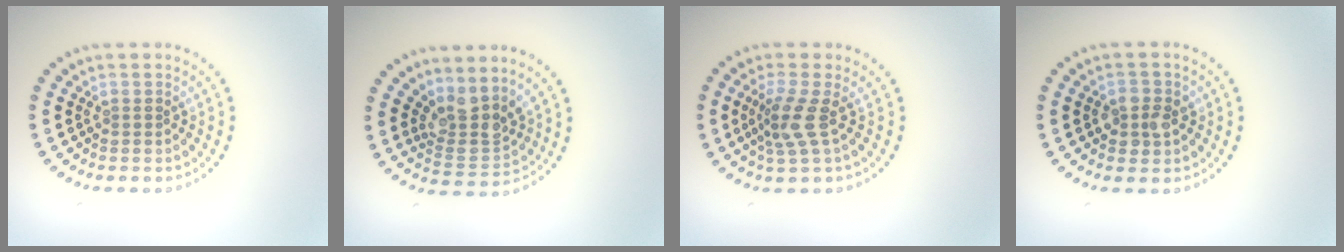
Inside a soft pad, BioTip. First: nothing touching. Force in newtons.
{"total": 3.6, "press": 2.8, "slide": 2.3}
{"total": 2.7, "press": 2.1, "slide": 1.8}
{"total": 2.3, "press": 2.3, "slide": 0.5}